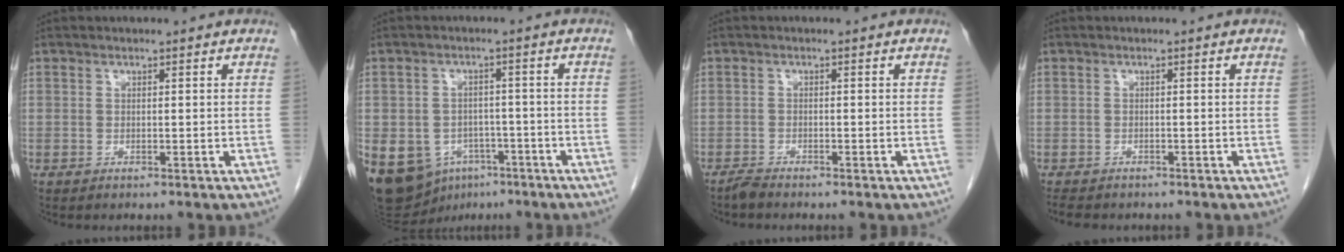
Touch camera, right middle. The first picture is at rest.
{"total": 17.4, "force": [-8.3, 13.2, 7.9], "torque": [-0.203, 0.004, -0.111]}
{"total": 1.3, "force": [-1.3, 0.1, 0.3], "torque": [-0.013, -0.003, -0.025]}
{"total": 4.6, "force": [-3.9, 1.7, 1.8], "torque": [-0.036, -0.011, -0.052]}